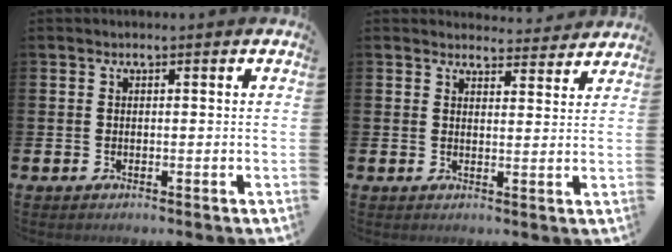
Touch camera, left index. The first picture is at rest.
{"total": 3.5, "force": [3.4, 0.7, -0.1], "torque": [0.009, -0.024, 0.059]}